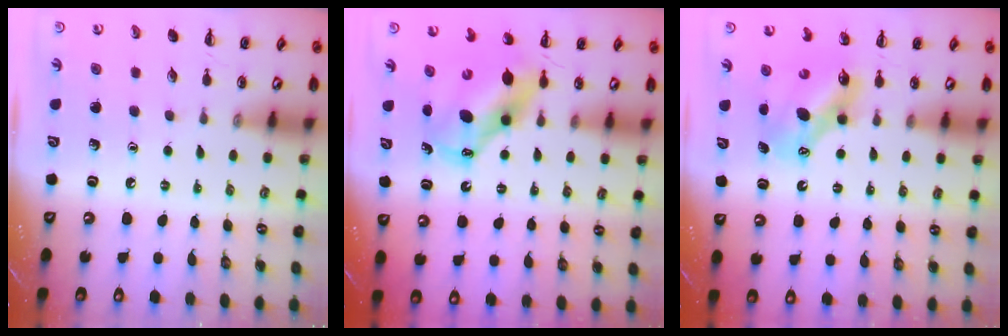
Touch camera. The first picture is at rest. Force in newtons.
{"total": 7.4, "press": 7.2, "slide": 1.7}
{"total": 8.8, "press": 8.6, "slide": 1.6}